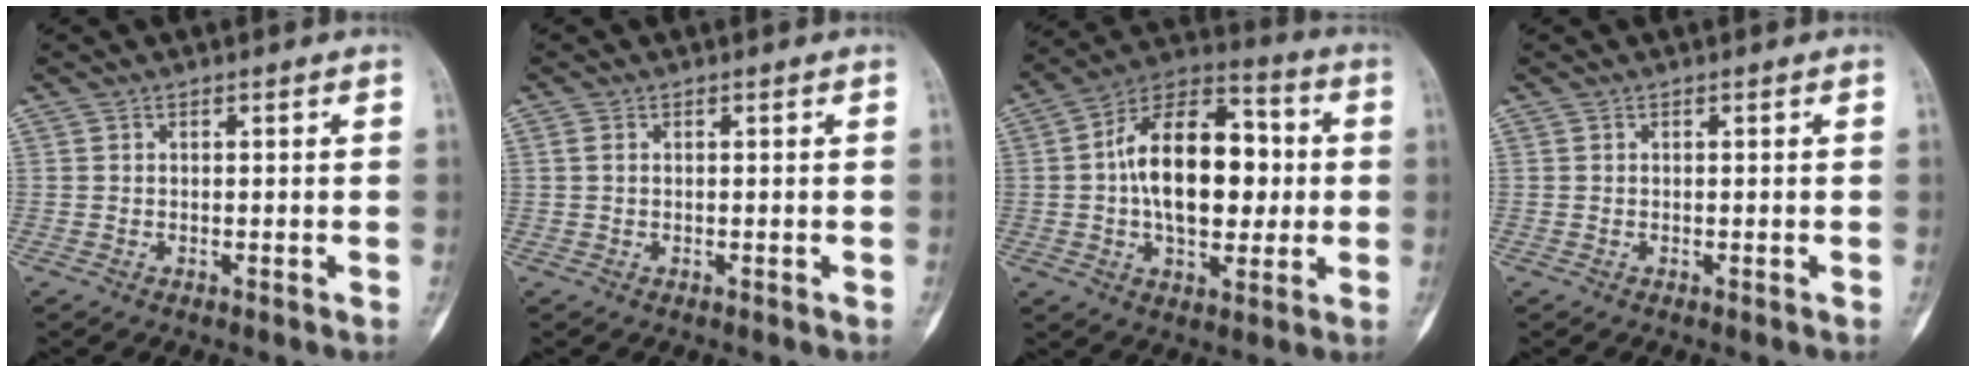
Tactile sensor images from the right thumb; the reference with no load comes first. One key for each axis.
{"total": 0.9, "fx": 0.3, "fy": 0.6, "fz": 0.6, "tx": -0.012, "ty": 0.002, "tz": 0.006}
{"total": 20.3, "fx": 0.7, "fy": 11.8, "fz": 16.5, "tx": -0.235, "ty": 0.026, "tz": 0.008}
{"total": 0.0}